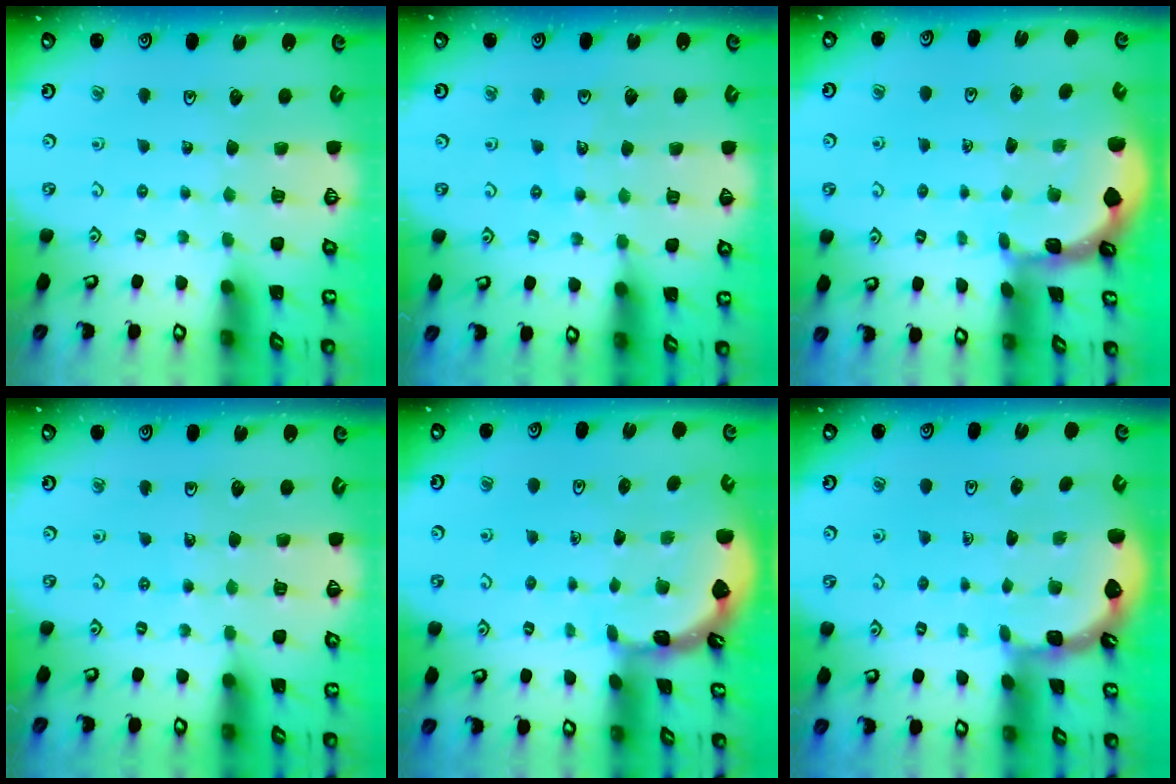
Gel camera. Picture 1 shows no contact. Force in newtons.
{"total": 7.0, "press": 6.7, "slide": 1.9}
{"total": 1.5, "press": 1.5, "slide": 0.2}
{"total": 4.3, "press": 4.0, "slide": 1.4}
{"total": 1.7, "press": 1.6, "slide": 0.1}
{"total": 1.3, "press": 1.3, "slide": 0.1}